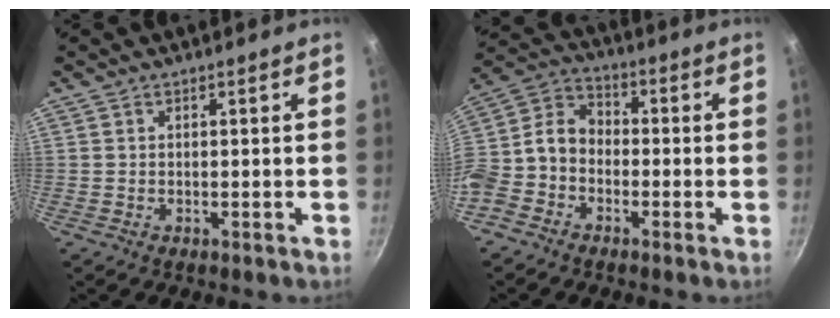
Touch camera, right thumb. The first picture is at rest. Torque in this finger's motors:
{"motor_torque": [1.09, 2.11, 1.17, -0.99, 0.10]}